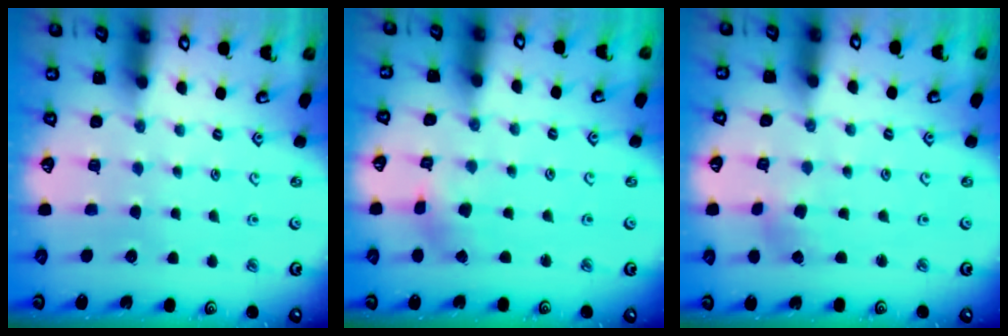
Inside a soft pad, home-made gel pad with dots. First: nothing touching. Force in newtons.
{"total": 1.3, "press": 1.3, "slide": 0.2}
{"total": 2.7, "press": 2.7, "slide": 0.3}